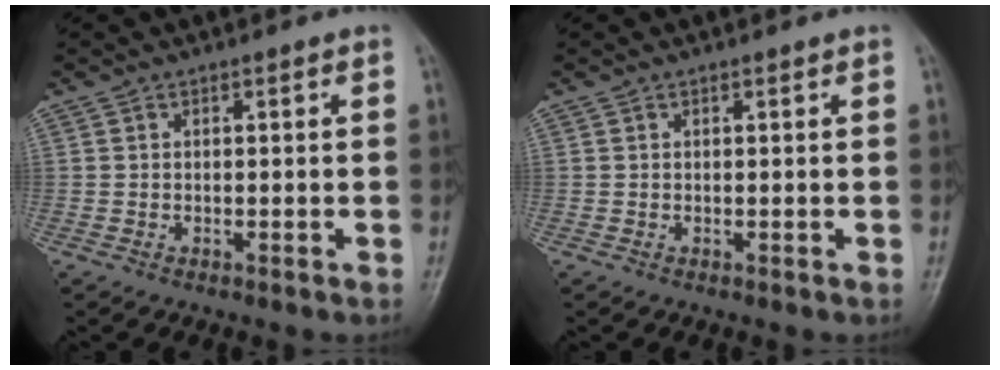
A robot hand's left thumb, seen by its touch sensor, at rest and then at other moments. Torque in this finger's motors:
{"motor_torque": [0.06, -0.01, -0.07, -0.11, -0.01]}